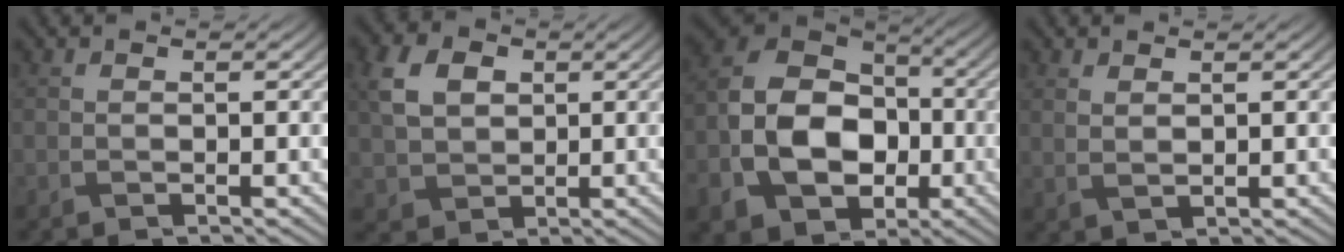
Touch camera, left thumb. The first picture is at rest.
{"total": 6.7, "force": [1.4, 5.4, 3.8], "torque": [-0.106, 0.006, 0.025]}
{"total": 14.6, "force": [-4.0, 10.6, 9.1], "torque": [-0.213, -0.038, -0.071]}
{"total": 1.5, "force": [1.1, 0.6, 0.9], "torque": [-0.028, -0.005, 0.027]}